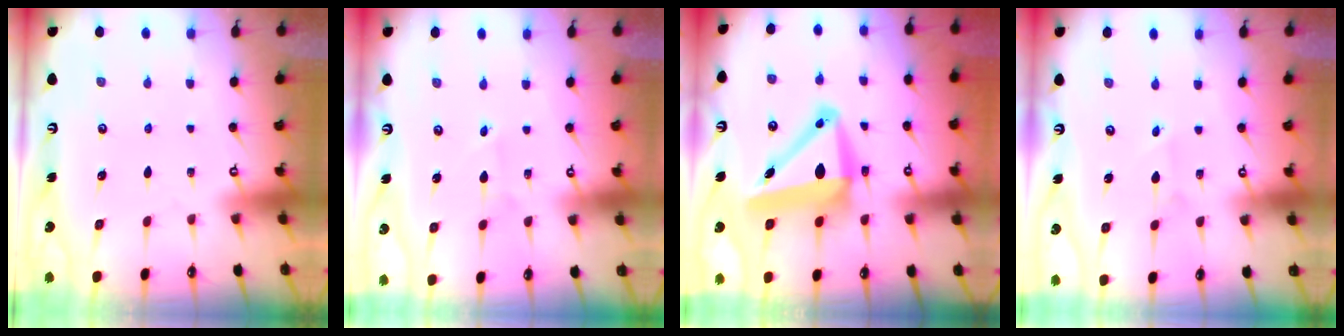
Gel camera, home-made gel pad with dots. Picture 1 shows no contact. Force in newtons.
{"total": 3.1, "press": 3.1, "slide": 0.3}
{"total": 12.5, "press": 12.3, "slide": 1.8}
{"total": 1.6, "press": 1.6, "slide": 0.2}